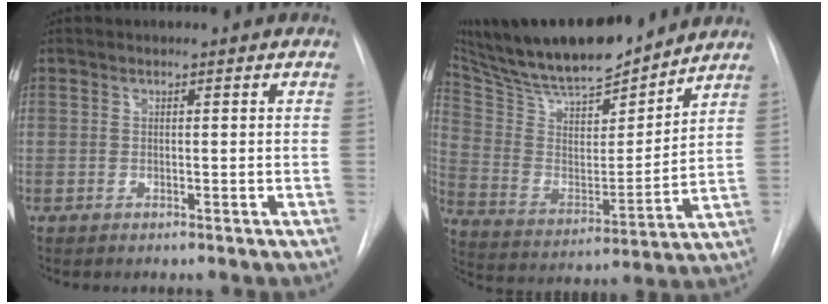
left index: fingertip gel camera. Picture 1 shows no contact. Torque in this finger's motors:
{"motor_torque": [0.13, -0.75, 0.32, 0.08]}